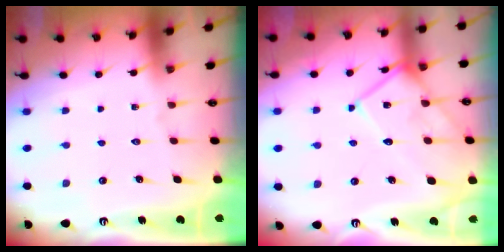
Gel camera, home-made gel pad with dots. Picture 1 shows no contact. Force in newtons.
{"total": 14.8, "press": 14.7, "slide": 1.2}